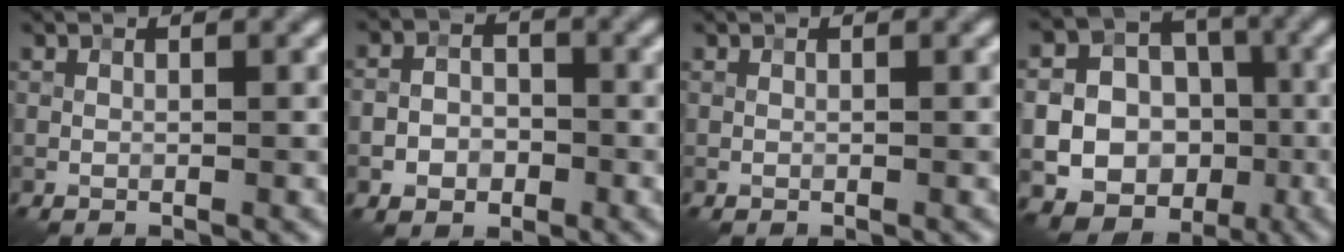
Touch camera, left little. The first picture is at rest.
{"total": 3.4, "force": [-1.4, 2.6, 1.7], "torque": [-0.025, 0.000, -0.030]}
{"total": 0.0}
{"total": 19.3, "force": [-6.1, 17.6, 4.9], "torque": [-0.104, -0.034, -0.111]}